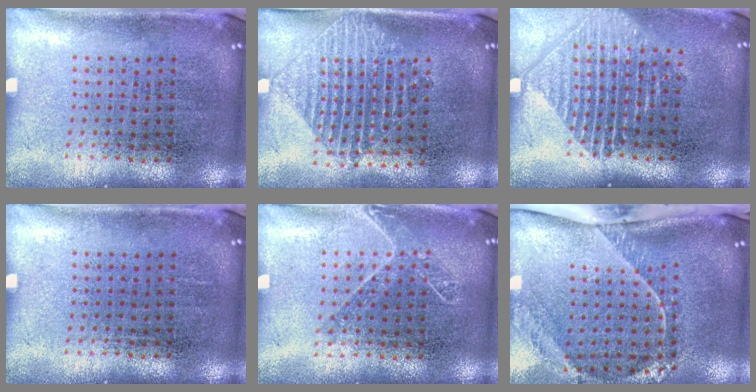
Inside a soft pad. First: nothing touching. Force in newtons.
{"total": 1.4, "press": 1.3, "slide": 0.7}
{"total": 1.4, "press": 1.3, "slide": 0.6}
{"total": 0.0}
{"total": 1.2, "press": 1.0, "slide": 0.6}
{"total": 2.7, "press": 1.8, "slide": 2.0}